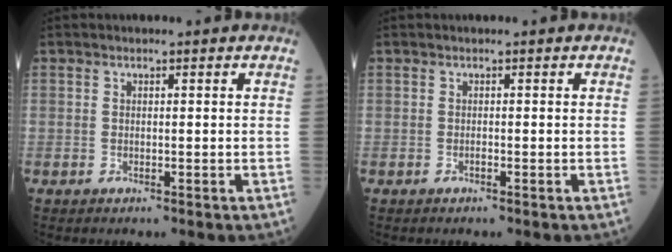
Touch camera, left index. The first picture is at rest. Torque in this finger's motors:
{"motor_torque": [-0.19, 0.14, -0.02, -0.01]}